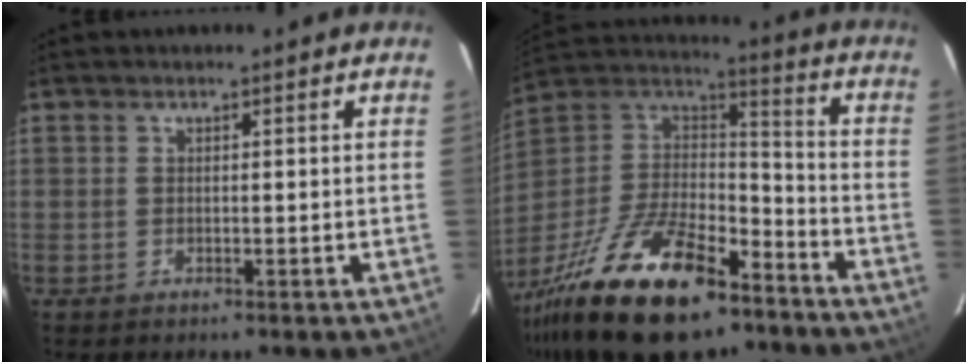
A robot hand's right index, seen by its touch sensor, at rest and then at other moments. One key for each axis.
{"total": 30.7, "fx": -19.7, "fy": 13.0, "fz": 19.7, "tx": -0.398, "ty": -0.020, "tz": -0.320}